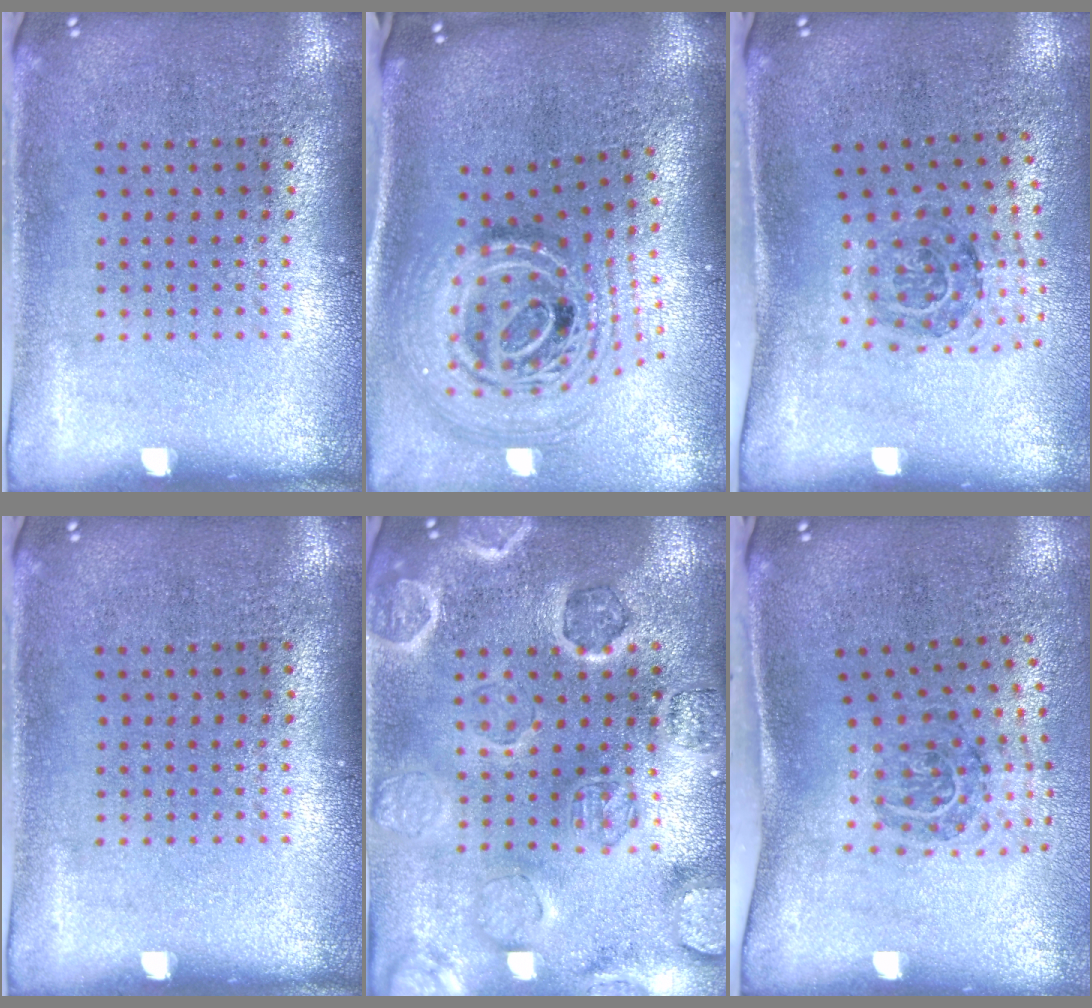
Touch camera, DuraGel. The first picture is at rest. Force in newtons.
{"total": 2.5, "press": 1.8, "slide": 1.8}
{"total": 1.3, "press": 1.1, "slide": 0.7}
{"total": 0.0}
{"total": 2.6, "press": 2.6, "slide": 0.3}
{"total": 1.9, "press": 1.2, "slide": 1.5}